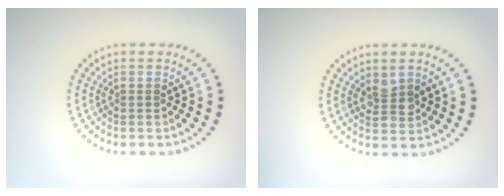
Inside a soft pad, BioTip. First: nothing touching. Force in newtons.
{"total": 2.2, "press": 2.1, "slide": 0.4}